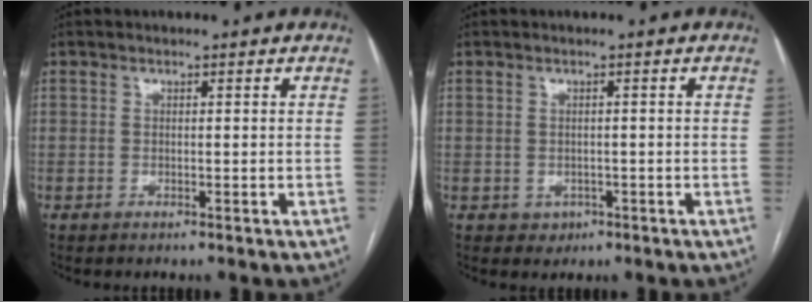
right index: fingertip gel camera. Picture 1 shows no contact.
{"total": 1.6, "force": [-0.6, 1.4, 0.4], "torque": [-0.003, 0.003, -0.002]}